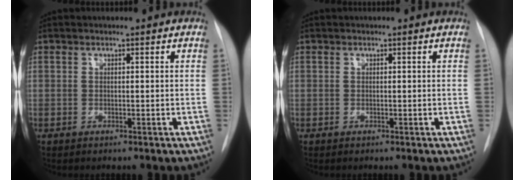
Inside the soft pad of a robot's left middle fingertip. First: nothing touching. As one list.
[{"total": 0.0}]